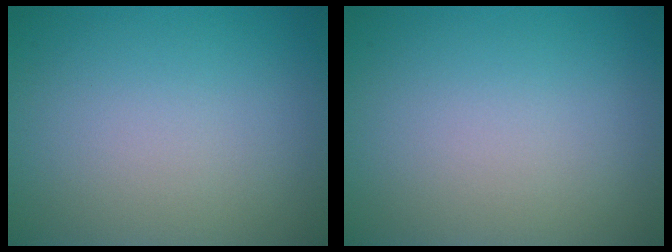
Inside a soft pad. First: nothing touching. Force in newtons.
{"total": 0.0}